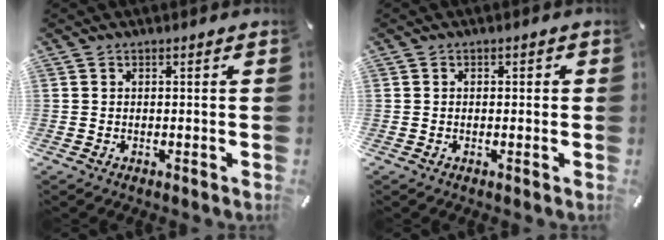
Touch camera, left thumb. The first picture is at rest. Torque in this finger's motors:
{"motor_torque": [-0.14, -0.43, -0.05, 0.18, 0.00]}